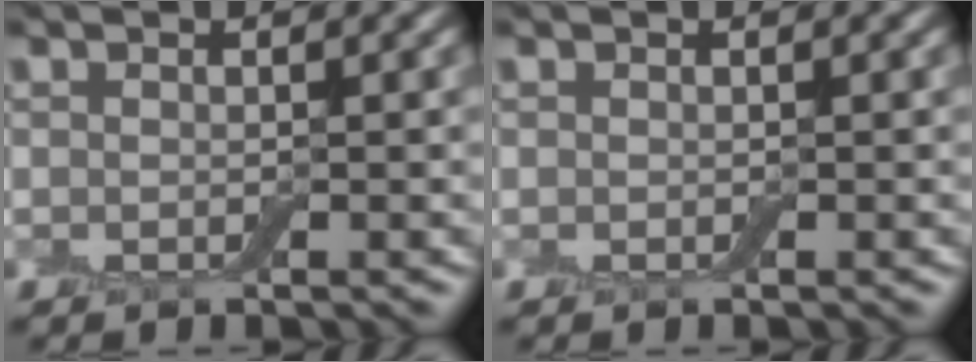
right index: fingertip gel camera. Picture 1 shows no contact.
{"total": 0.0}